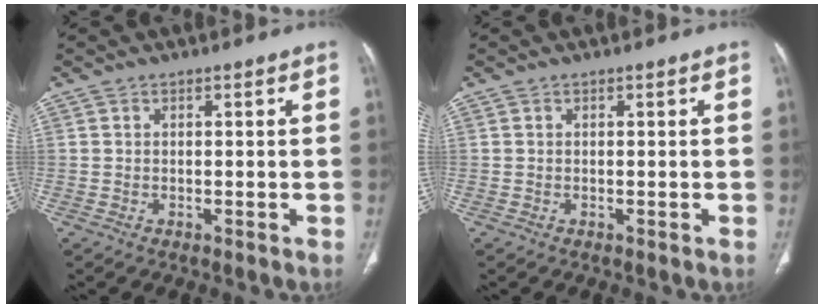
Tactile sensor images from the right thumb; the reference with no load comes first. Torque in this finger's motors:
{"motor_torque": [0.00, 0.00, -0.01, 0.00, 0.02]}